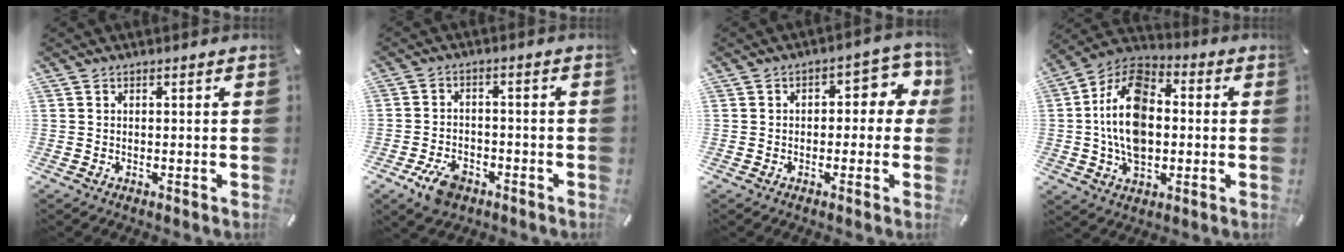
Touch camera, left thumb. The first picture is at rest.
{"total": 6.7, "force": [-3.9, 4.1, 3.6], "torque": [-0.071, 0.020, -0.070]}
{"total": 7.2, "force": [0.2, 4.6, 5.5], "torque": [-0.065, 0.003, -0.005]}
{"total": 16.5, "force": [-0.6, 11.3, 12.0], "torque": [-0.251, 0.008, -0.013]}